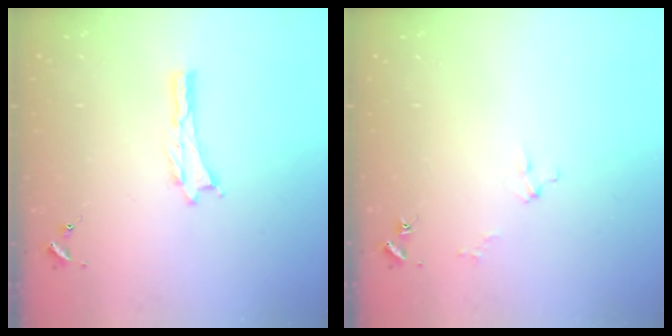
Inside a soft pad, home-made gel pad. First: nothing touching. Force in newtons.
{"total": 2.0, "press": 2.0, "slide": 0.1}